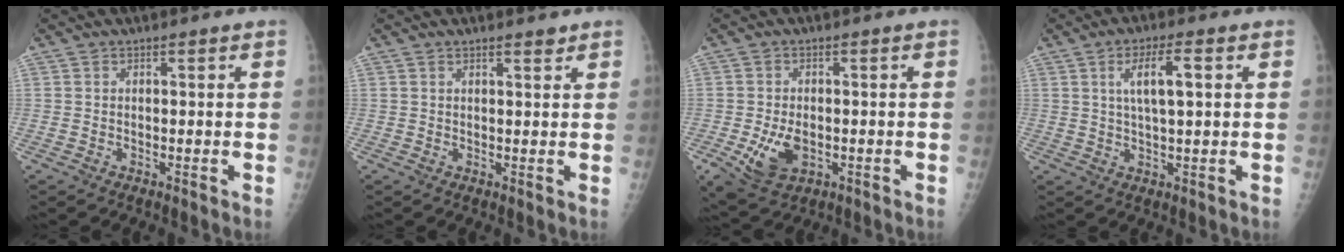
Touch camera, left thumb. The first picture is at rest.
{"total": 1.3, "force": [1.0, 0.3, 0.7], "torque": [-0.009, -0.007, 0.015]}
{"total": 7.3, "force": [-2.0, 4.7, 5.2], "torque": [-0.093, -0.001, -0.022]}
{"total": 6.1, "force": [1.9, 1.4, 5.7], "torque": [-0.102, 0.002, 0.035]}